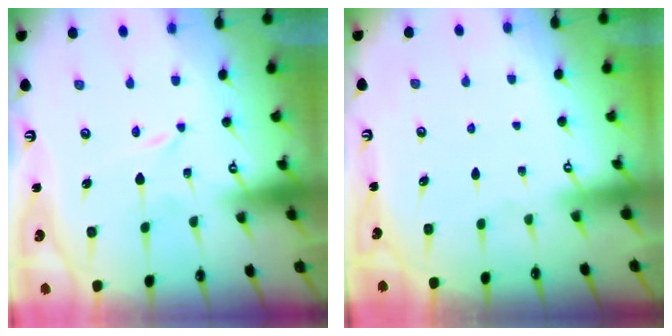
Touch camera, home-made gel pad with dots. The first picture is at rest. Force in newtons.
{"total": 0.0}